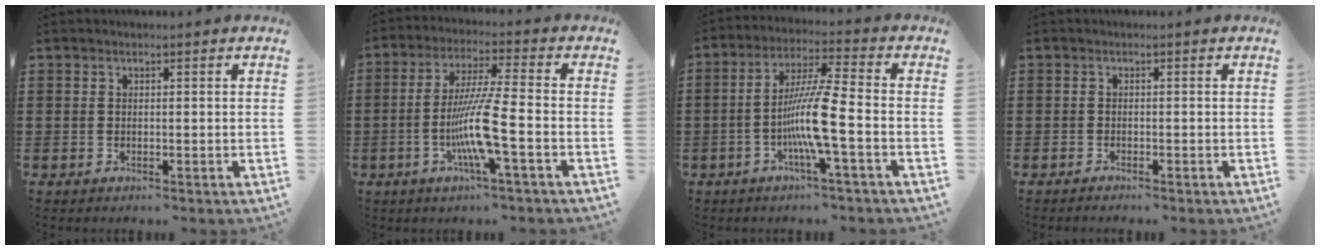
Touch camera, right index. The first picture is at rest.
{"total": 9.5, "force": [-2.8, 0.1, 9.1], "torque": [-0.188, -0.020, -0.060]}
{"total": 9.6, "force": [-2.8, 0.4, 9.2], "torque": [-0.191, -0.013, -0.061]}
{"total": 0.7, "force": [-0.7, 0.0, 0.0], "torque": [-0.002, -0.002, -0.015]}